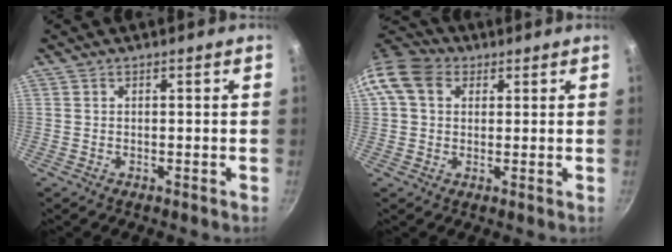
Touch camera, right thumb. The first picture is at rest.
{"total": 9.6, "force": [2.9, 7.4, 5.5], "torque": [-0.084, 0.013, 0.035]}